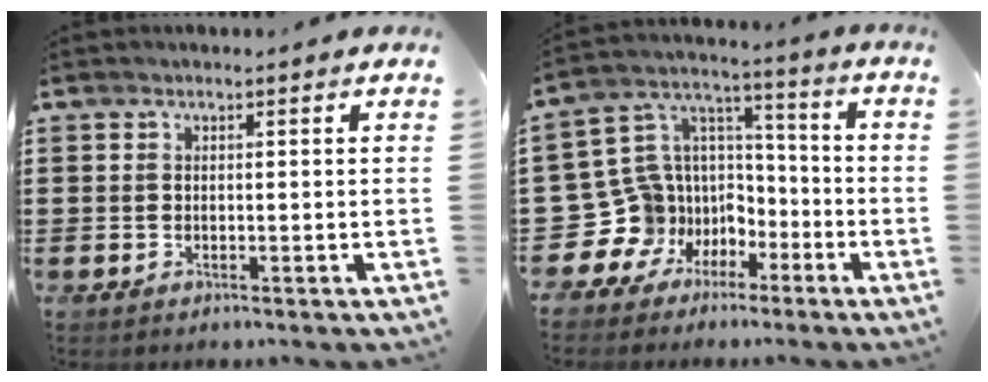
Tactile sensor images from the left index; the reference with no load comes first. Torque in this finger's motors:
{"motor_torque": [0.23, 0.22, 0.04, -0.05]}